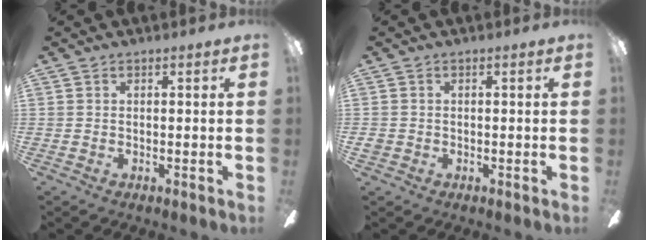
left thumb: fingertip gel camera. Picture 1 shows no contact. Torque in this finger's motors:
{"motor_torque": [-0.01, 0.02, 0.10, -0.10, 0.00]}